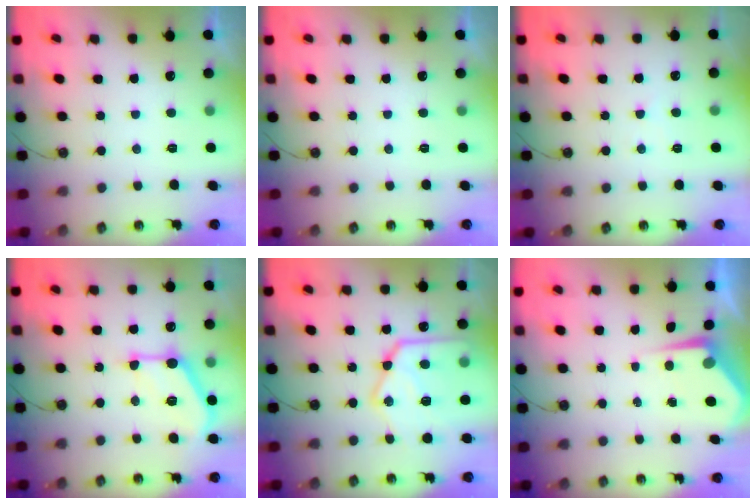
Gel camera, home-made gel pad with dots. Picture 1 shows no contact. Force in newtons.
{"total": 0.0}
{"total": 3.1, "press": 3.1, "slide": 0.5}
{"total": 14.8, "press": 14.8, "slide": 1.2}
{"total": 23.0, "press": 22.9, "slide": 2.5}
{"total": 4.7, "press": 4.6, "slide": 0.6}